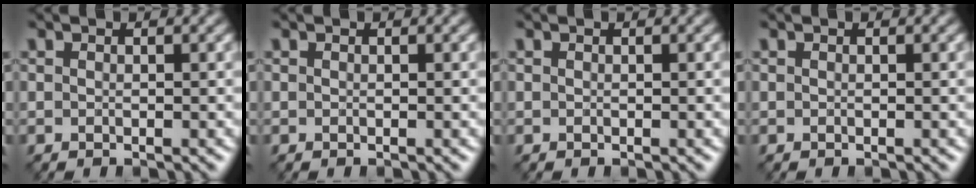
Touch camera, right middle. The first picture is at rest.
{"total": 0.0}
{"total": 0.0}
{"total": 0.0}